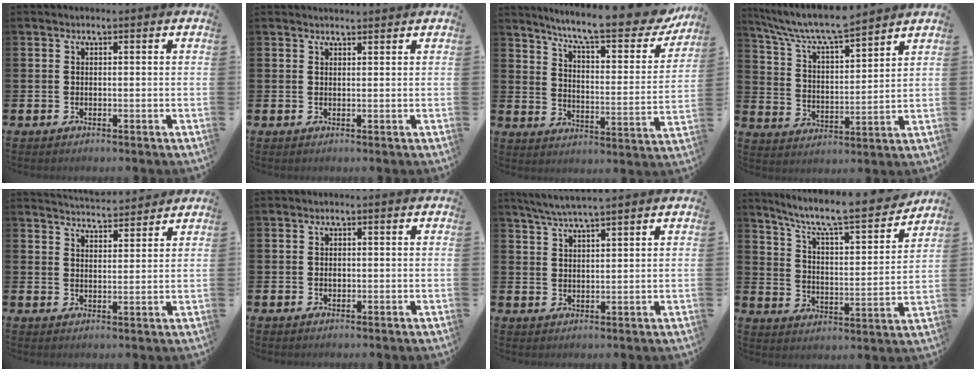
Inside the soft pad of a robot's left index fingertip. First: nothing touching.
{"total": 2.3, "force": [2.3, 0.2, 0.0], "torque": [0.006, -0.014, 0.040]}
{"total": 10.3, "force": [8.8, 1.5, 5.0], "torque": [-0.113, -0.064, 0.141]}
{"total": 8.4, "force": [7.8, 1.0, 3.0], "torque": [-0.095, -0.045, 0.137]}
{"total": 4.4, "force": [4.4, 0.1, -0.2], "torque": [-0.007, -0.032, 0.079]}
{"total": 0.8, "force": [0.0, 0.6, 0.5], "torque": [0.001, 0.000, -0.005]}
{"total": 4.6, "force": [4.3, -0.2, 1.7], "torque": [-0.049, -0.011, 0.078]}
{"total": 8.7, "force": [7.7, 1.3, 3.8], "torque": [-0.102, -0.057, 0.126]}